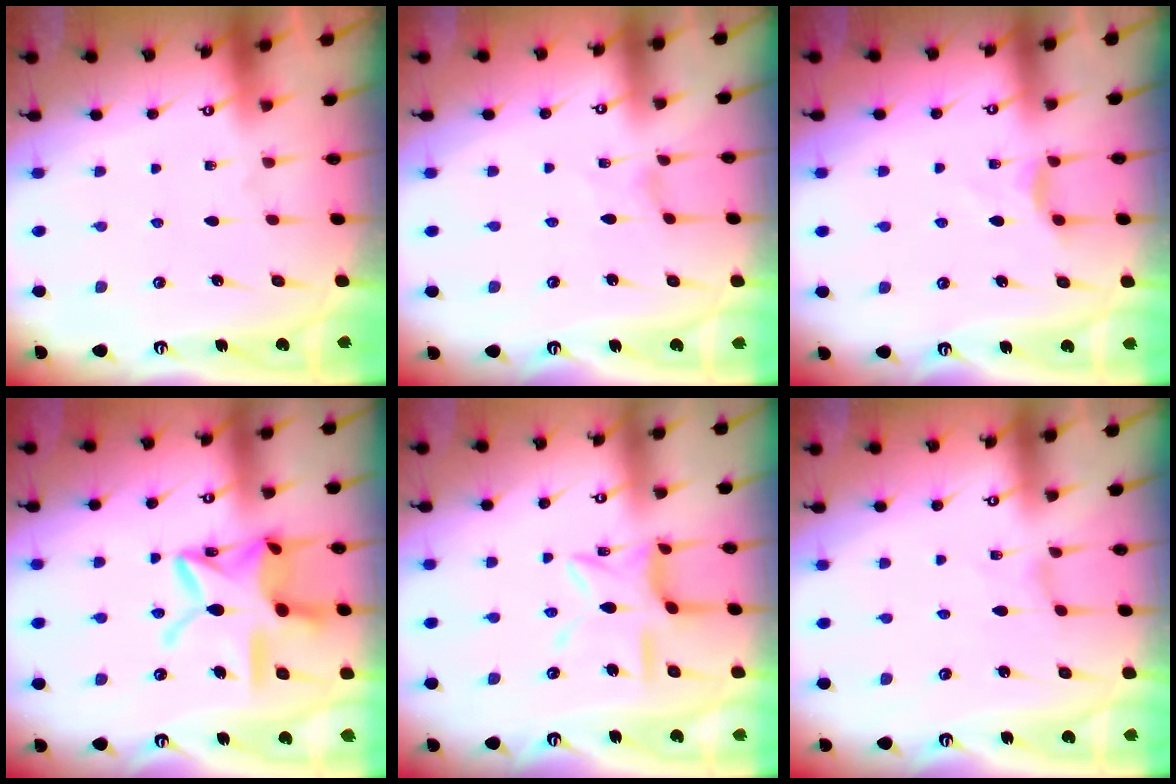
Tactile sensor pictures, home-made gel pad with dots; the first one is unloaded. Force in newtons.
{"total": 0.0}
{"total": 3.5, "press": 3.5, "slide": 0.5}
{"total": 17.9, "press": 17.8, "slide": 1.4}
{"total": 10.3, "press": 10.3, "slide": 0.8}
{"total": 0.0}